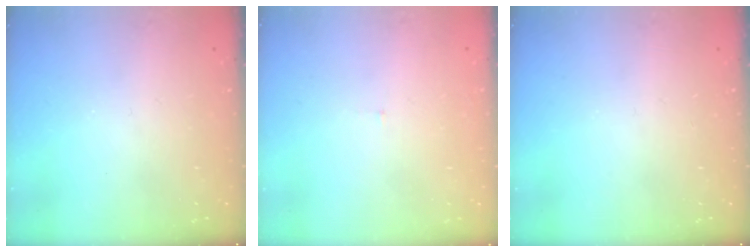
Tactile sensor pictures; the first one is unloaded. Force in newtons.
{"total": 3.0, "press": 3.0, "slide": 0.2}
{"total": 0.0}